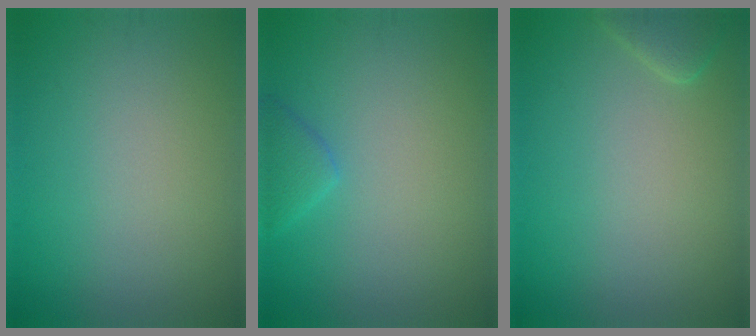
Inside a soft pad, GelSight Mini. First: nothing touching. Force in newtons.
{"total": 1.7, "press": 1.7, "slide": 0.2}
{"total": 1.6, "press": 1.6, "slide": 0.2}